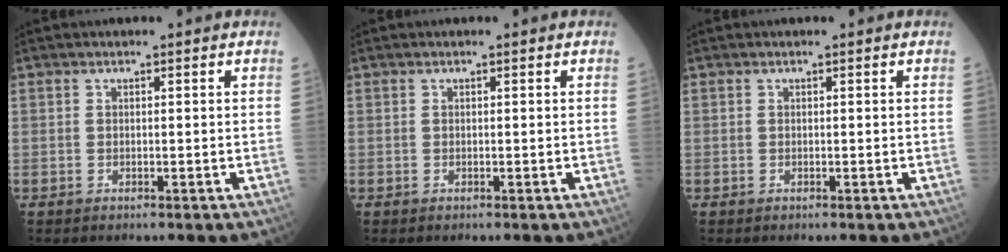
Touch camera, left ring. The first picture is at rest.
{"total": 0.0}
{"total": 0.0}